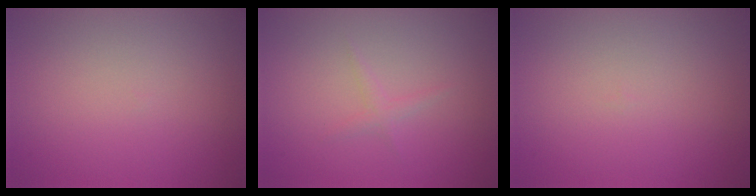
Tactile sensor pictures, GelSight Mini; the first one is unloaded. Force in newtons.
{"total": 0.9, "press": 0.9, "slide": 0.1}
{"total": 0.0}